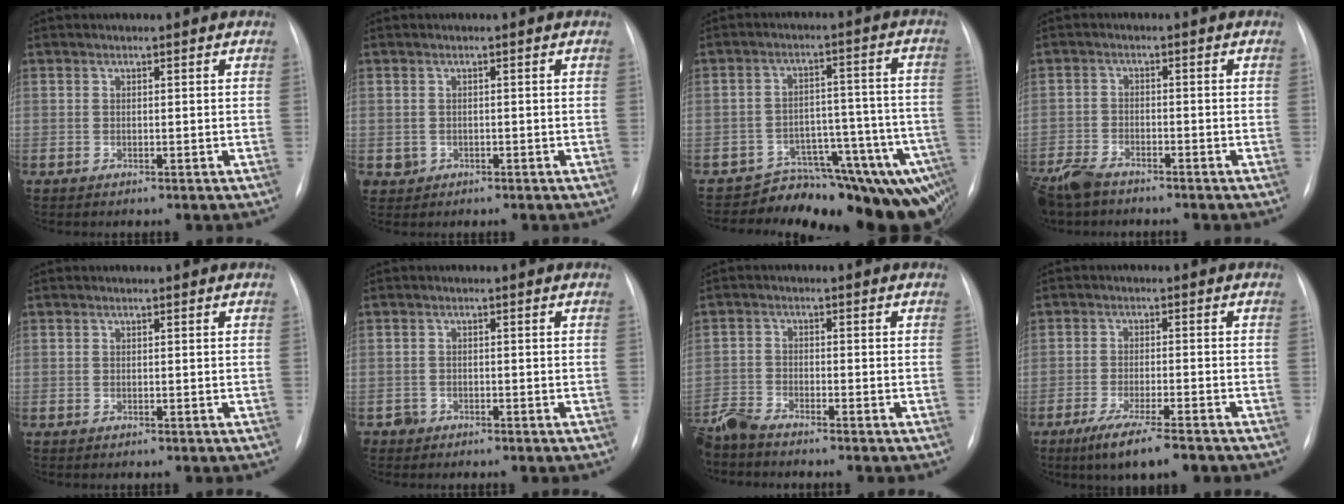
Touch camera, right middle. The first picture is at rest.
{"total": 1.5, "force": [-0.3, 1.5, 0.2], "torque": [-0.001, 0.004, -0.001]}
{"total": 14.4, "force": [-12.7, 3.8, 5.5], "torque": [-0.003, 0.069, -0.162]}
{"total": 6.8, "force": [-5.7, 2.4, 2.8], "torque": [-0.058, -0.017, -0.106]}
{"total": 0.0}
{"total": 1.5, "force": [-1.0, 1.0, -0.4], "torque": [0.004, 0.006, -0.021]}
{"total": 5.1, "force": [-4.9, 0.2, 1.6], "torque": [-0.032, -0.019, -0.098]}
{"total": 8.5, "force": [-6.0, 0.6, 6.0], "torque": [-0.099, -0.020, -0.095]}